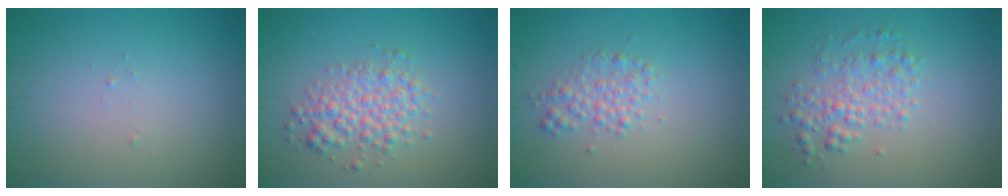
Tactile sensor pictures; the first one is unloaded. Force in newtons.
{"total": 3.5, "press": 3.5, "slide": 0.1}
{"total": 2.0, "press": 2.0, "slide": 0.0}
{"total": 2.9, "press": 2.9, "slide": 0.1}